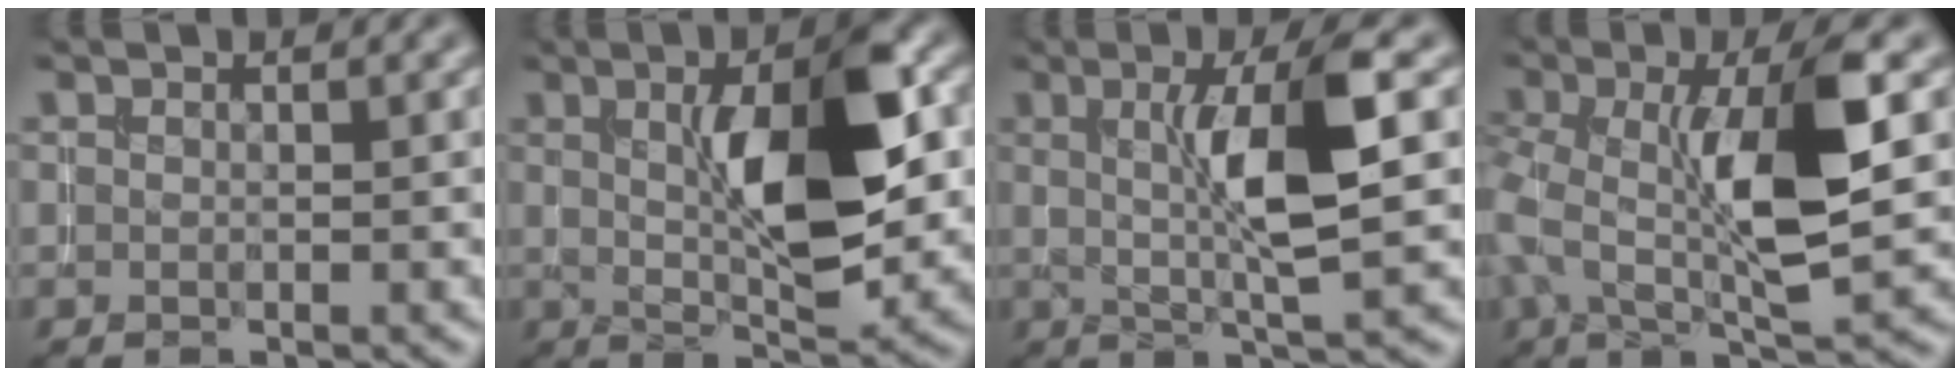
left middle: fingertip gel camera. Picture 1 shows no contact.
{"total": 8.5, "force": [1.3, 2.4, 8.0], "torque": [-0.118, 0.006, 0.022]}
{"total": 6.8, "force": [1.1, 1.0, 6.6], "torque": [-0.109, 0.007, 0.018]}
{"total": 8.8, "force": [0.4, 2.5, 8.4], "torque": [-0.152, 0.008, 0.005]}